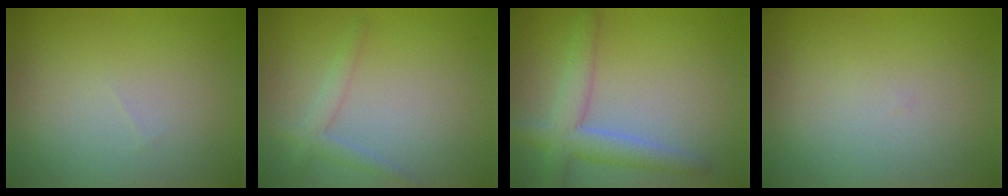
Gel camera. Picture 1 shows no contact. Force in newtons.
{"total": 1.8, "press": 1.8, "slide": 0.2}
{"total": 4.3, "press": 4.3, "slide": 0.2}
{"total": 0.0}